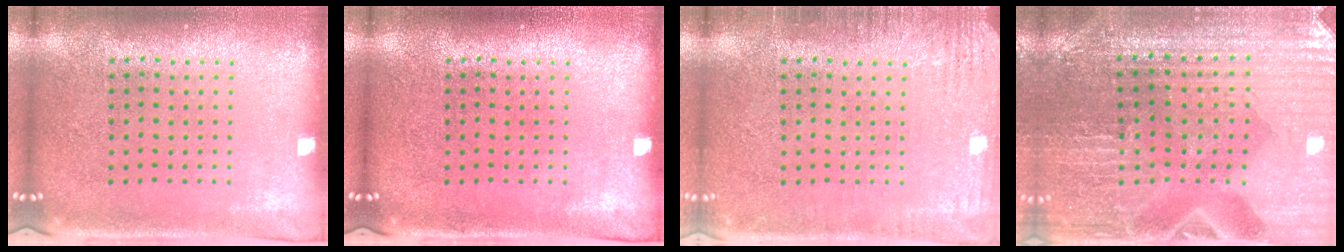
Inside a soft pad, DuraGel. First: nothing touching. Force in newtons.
{"total": 0.0}
{"total": 2.5, "press": 2.5, "slide": 0.4}
{"total": 2.2, "press": 2.1, "slide": 0.2}